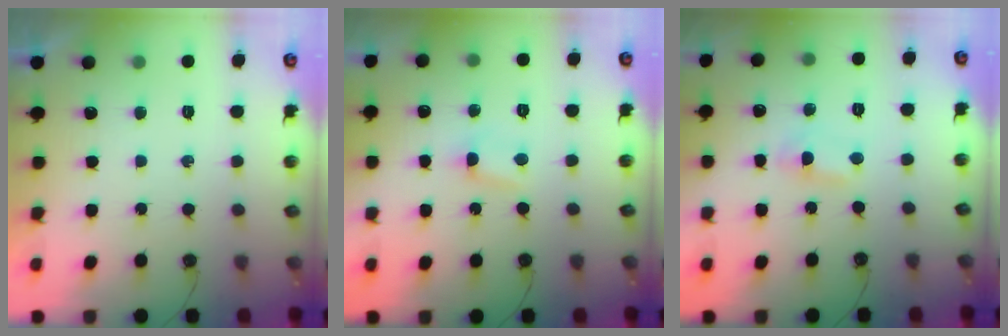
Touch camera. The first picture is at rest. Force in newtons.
{"total": 3.0, "press": 3.0, "slide": 0.3}
{"total": 1.2, "press": 1.0, "slide": 0.7}